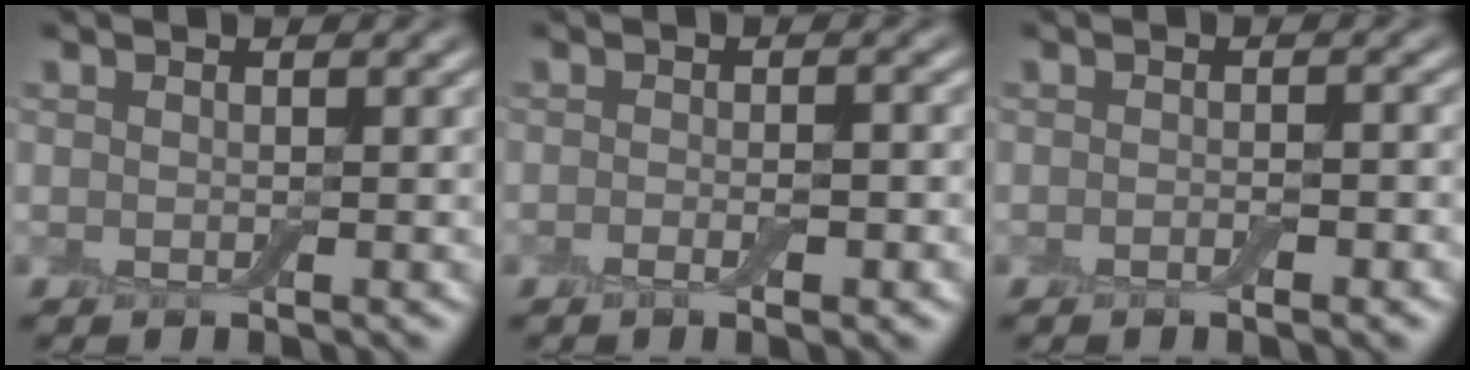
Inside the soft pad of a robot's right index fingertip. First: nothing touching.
{"total": 2.1, "force": [-1.0, 0.5, 1.8], "torque": [-0.025, 0.001, -0.016]}
{"total": 1.6, "force": [-0.9, 0.4, 1.3], "torque": [-0.018, -0.001, -0.013]}